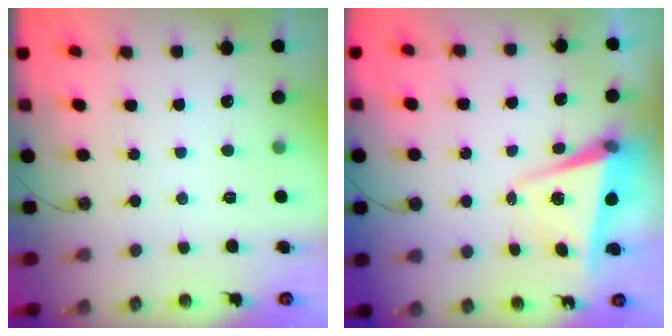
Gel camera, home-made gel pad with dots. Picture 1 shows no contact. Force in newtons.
{"total": 4.8, "press": 4.7, "slide": 1.1}